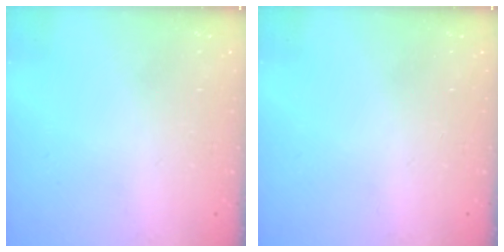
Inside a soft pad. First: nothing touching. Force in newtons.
{"total": 0.0}